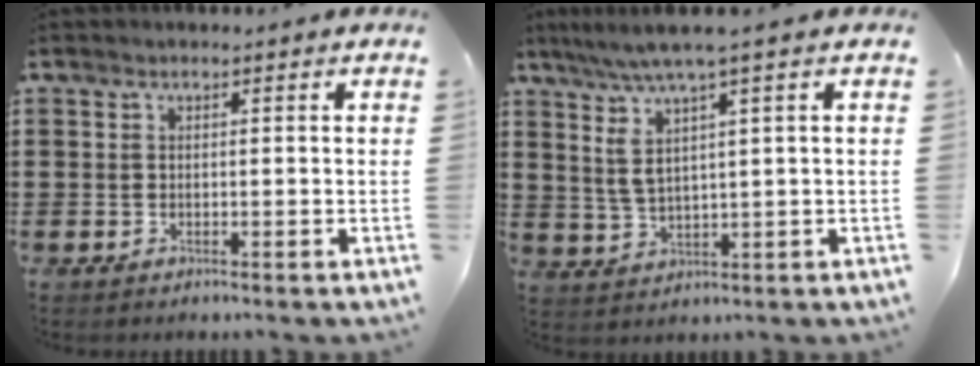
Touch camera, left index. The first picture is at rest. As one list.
[{"total": 5.2, "force": [2.3, 0.4, 4.6], "torque": [-0.112, -0.015, 0.029]}]